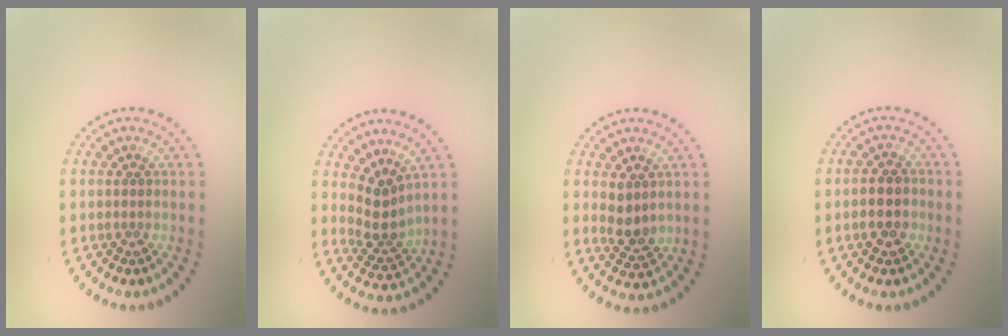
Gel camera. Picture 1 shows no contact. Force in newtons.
{"total": 2.9, "press": 2.0, "slide": 2.1}
{"total": 2.4, "press": 2.1, "slide": 1.0}
{"total": 2.6, "press": 2.5, "slide": 0.7}